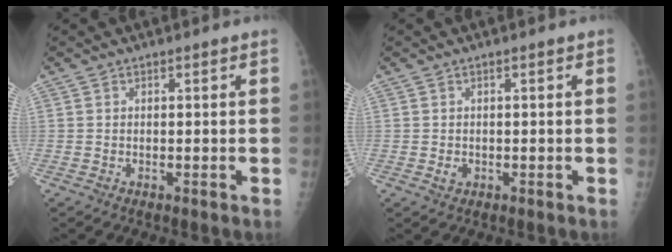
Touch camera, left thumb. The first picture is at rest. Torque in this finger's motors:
{"motor_torque": [0.04, 0.88, 0.34, 0.30, 0.00]}